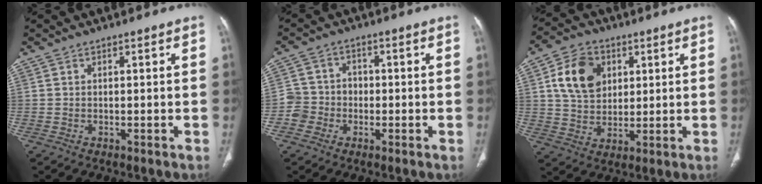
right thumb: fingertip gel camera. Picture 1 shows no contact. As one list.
[{"total": 5.4, "force": [-1.8, 5.0, 0.8], "torque": [0.014, 0.023, -0.042]}, {"total": 11.4, "force": [3.6, 8.4, 6.7], "torque": [-0.098, -0.005, 0.068]}]